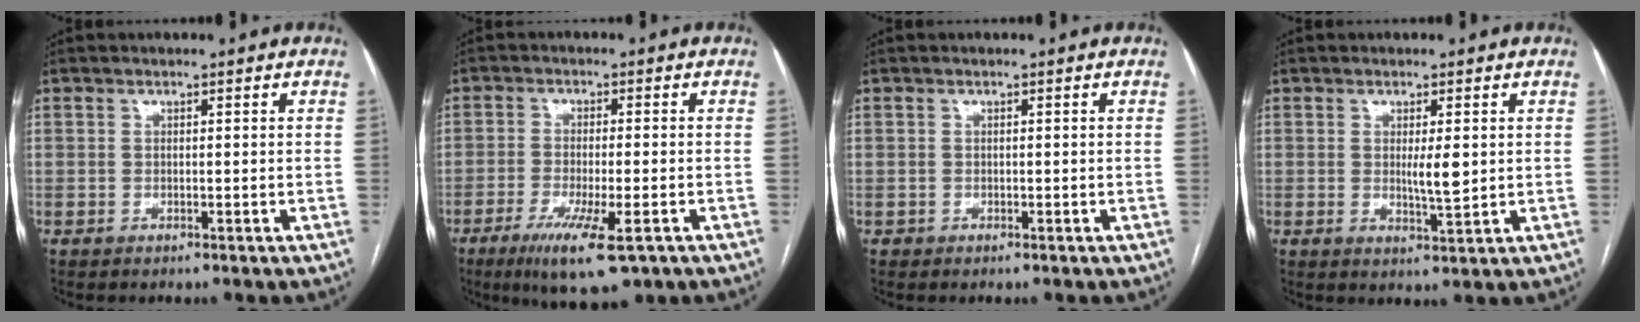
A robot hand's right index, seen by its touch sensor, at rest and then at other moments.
{"total": 10.5, "force": [-6.0, 1.8, 8.5], "torque": [-0.142, -0.026, -0.089]}
{"total": 0.6, "force": [-0.2, 0.4, -0.2], "torque": [0.006, 0.006, -0.006]}
{"total": 3.6, "force": [0.4, 0.6, 3.5], "torque": [-0.059, -0.007, 0.007]}